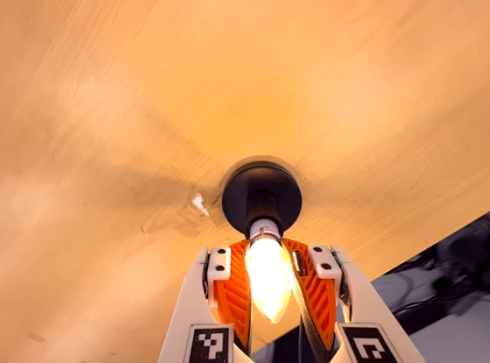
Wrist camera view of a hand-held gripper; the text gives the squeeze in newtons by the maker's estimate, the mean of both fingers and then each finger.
{"total": 27.8, "left": 30.6, "right": 24.9}